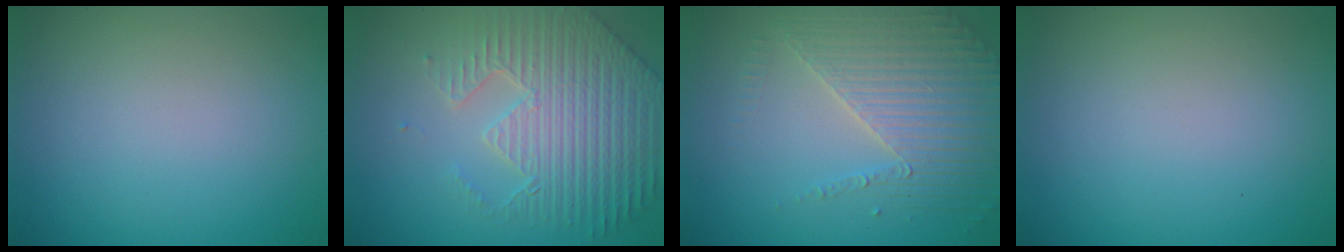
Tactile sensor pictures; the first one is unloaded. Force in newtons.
{"total": 7.1, "press": 5.5, "slide": 4.5}
{"total": 4.0, "press": 3.8, "slide": 1.2}
{"total": 0.0}